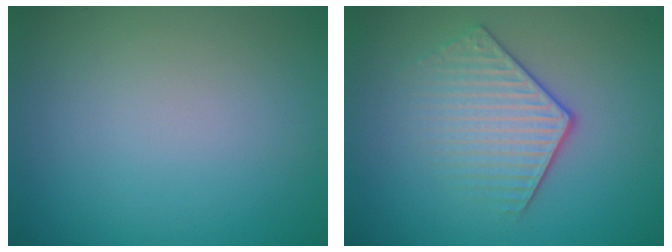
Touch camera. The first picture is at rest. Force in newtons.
{"total": 3.8, "press": 3.1, "slide": 2.2}